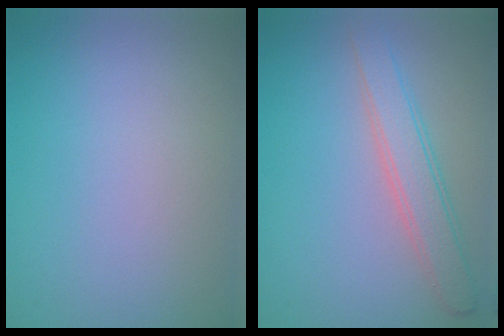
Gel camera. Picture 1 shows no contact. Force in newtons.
{"total": 3.5, "press": 3.5, "slide": 0.2}